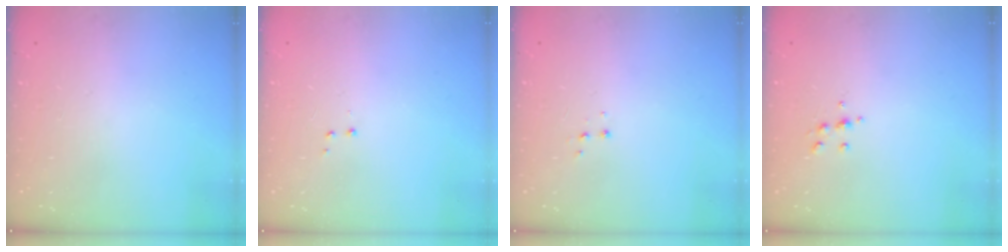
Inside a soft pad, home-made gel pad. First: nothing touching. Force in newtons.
{"total": 2.8, "press": 2.7, "slide": 0.5}
{"total": 3.3, "press": 3.2, "slide": 0.4}
{"total": 5.8, "press": 5.7, "slide": 0.8}